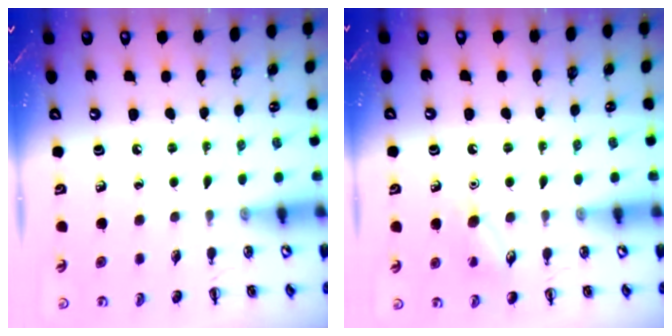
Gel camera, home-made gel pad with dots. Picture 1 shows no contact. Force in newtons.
{"total": 8.6, "press": 8.3, "slide": 2.1}